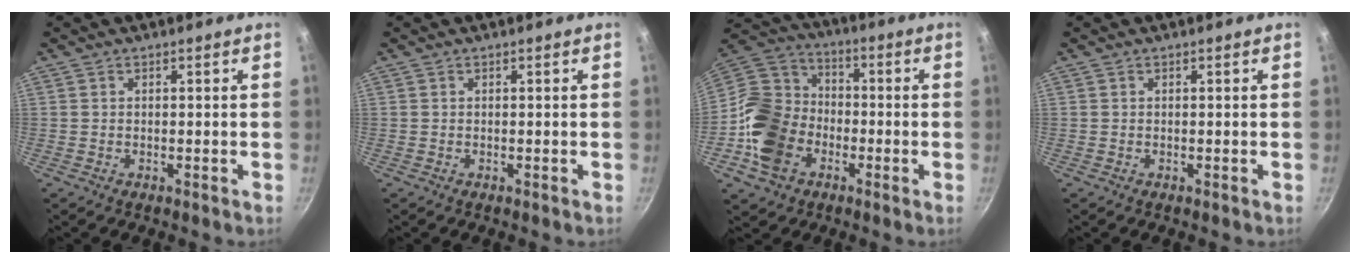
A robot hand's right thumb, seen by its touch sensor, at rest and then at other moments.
{"total": 0.0}
{"total": 16.8, "force": [-5.2, 13.2, 8.9], "torque": [-0.154, 0.044, -0.114]}
{"total": 0.0}